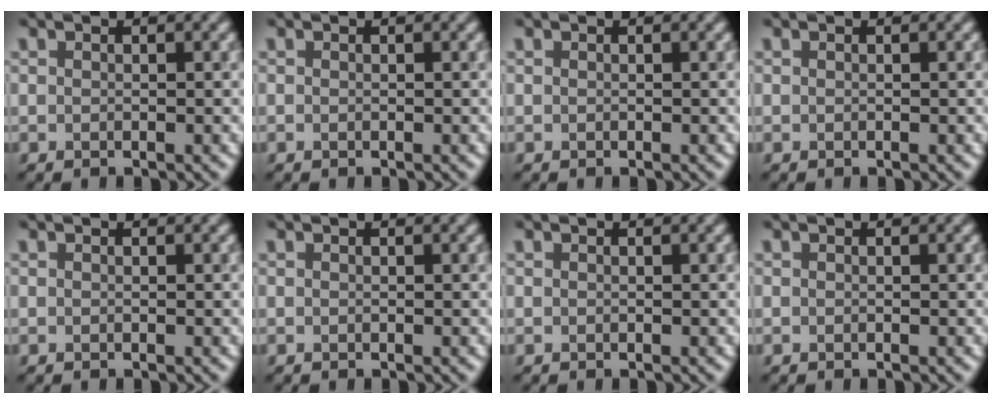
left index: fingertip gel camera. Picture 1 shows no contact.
{"total": 0.0}
{"total": 0.0}
{"total": 0.0}
{"total": 0.0}
{"total": 0.0}
{"total": 0.0}
{"total": 0.0}